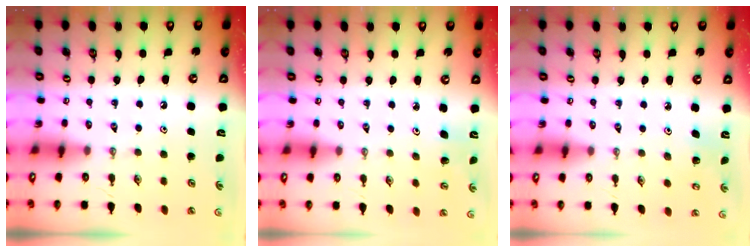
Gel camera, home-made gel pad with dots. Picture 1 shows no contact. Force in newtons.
{"total": 3.4, "press": 3.3, "slide": 0.9}
{"total": 2.8, "press": 2.8, "slide": 0.2}